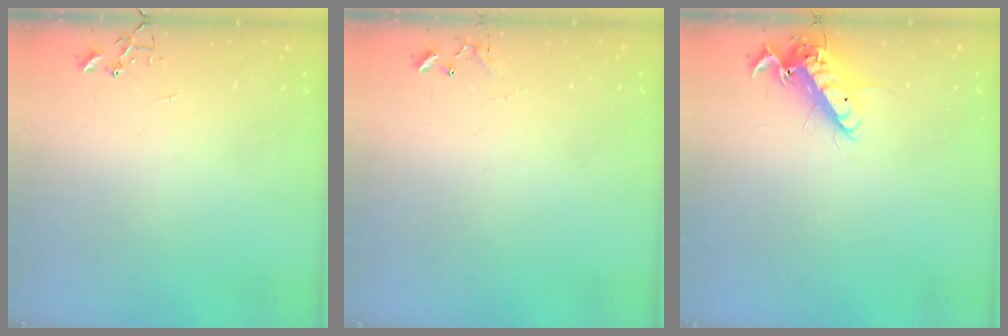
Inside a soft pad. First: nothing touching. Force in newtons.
{"total": 5.9, "press": 5.9, "slide": 0.7}
{"total": 13.0, "press": 12.8, "slide": 2.2}